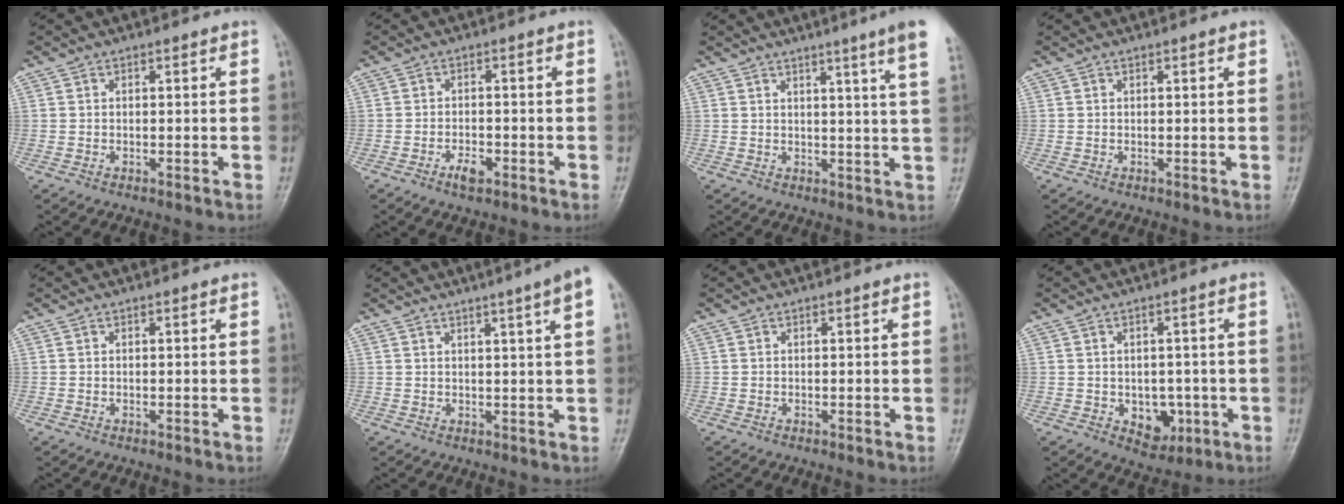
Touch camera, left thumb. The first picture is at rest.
{"total": 3.1, "force": [-1.8, 1.4, 2.1], "torque": [-0.035, 0.009, -0.030]}
{"total": 9.5, "force": [6.3, -0.8, 7.1], "torque": [-0.088, -0.022, 0.062]}
{"total": 0.6, "force": [0.3, 0.0, 0.5], "torque": [-0.009, 0.001, 0.002]}
{"total": 0.0}
{"total": 6.5, "force": [3.5, -0.5, 5.4], "torque": [-0.073, 0.001, 0.041]}
{"total": 0.0}
{"total": 6.0, "force": [-1.6, 4.4, 3.8], "torque": [-0.020, 0.006, -0.009]}